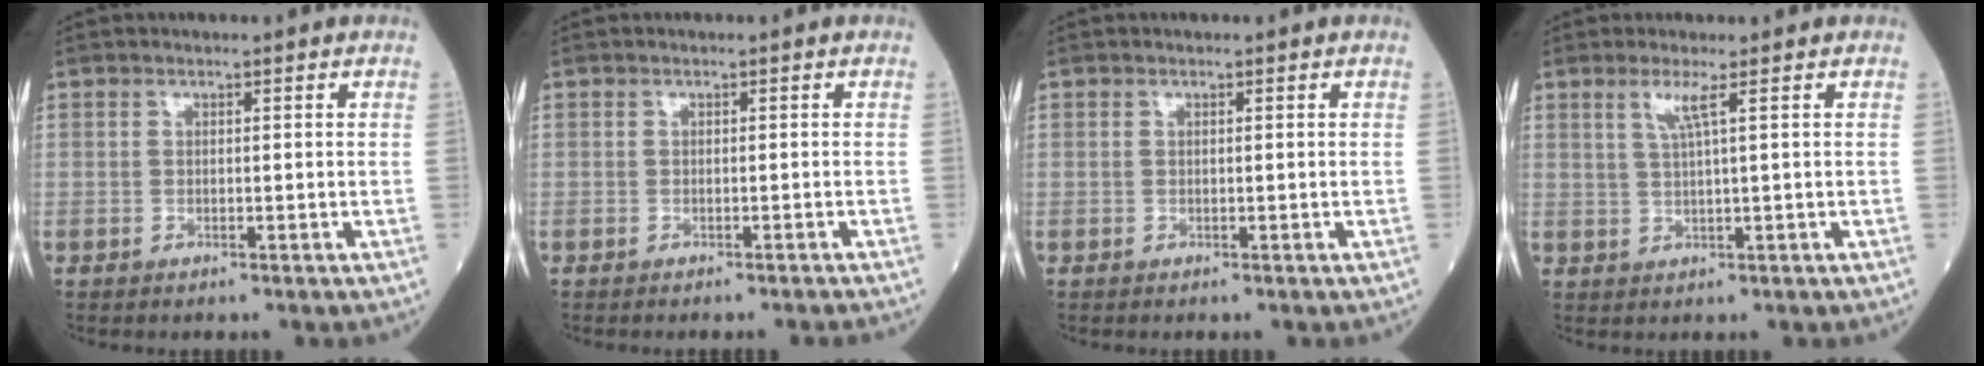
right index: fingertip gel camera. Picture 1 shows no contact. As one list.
[{"total": 2.6, "force": [-2.5, -0.5, 0.7], "torque": [-0.007, -0.004, -0.030]}, {"total": 0.0}, {"total": 2.8, "force": [1.3, -0.6, 2.4], "torque": [-0.055, -0.001, 0.027]}]